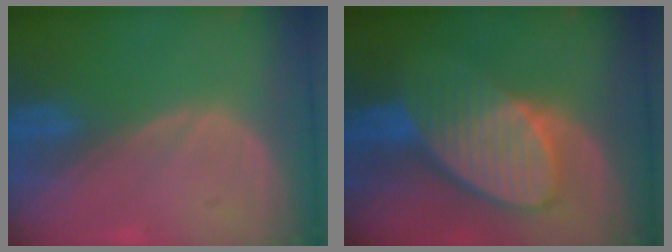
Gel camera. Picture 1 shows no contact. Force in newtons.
{"total": 9.3, "press": 8.3, "slide": 4.3}